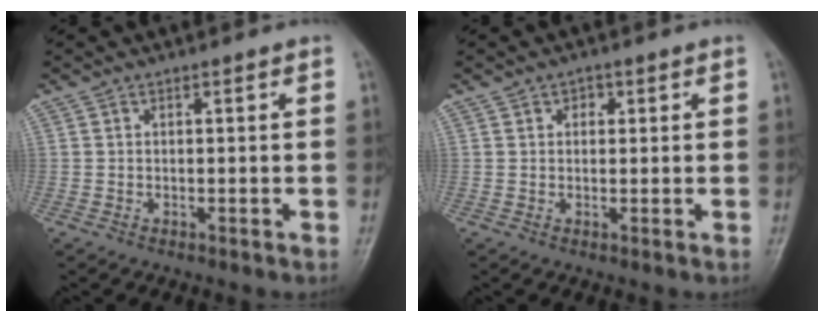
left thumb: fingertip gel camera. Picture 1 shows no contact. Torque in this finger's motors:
{"motor_torque": [-0.13, -0.03, -0.16, -0.06, -0.01]}